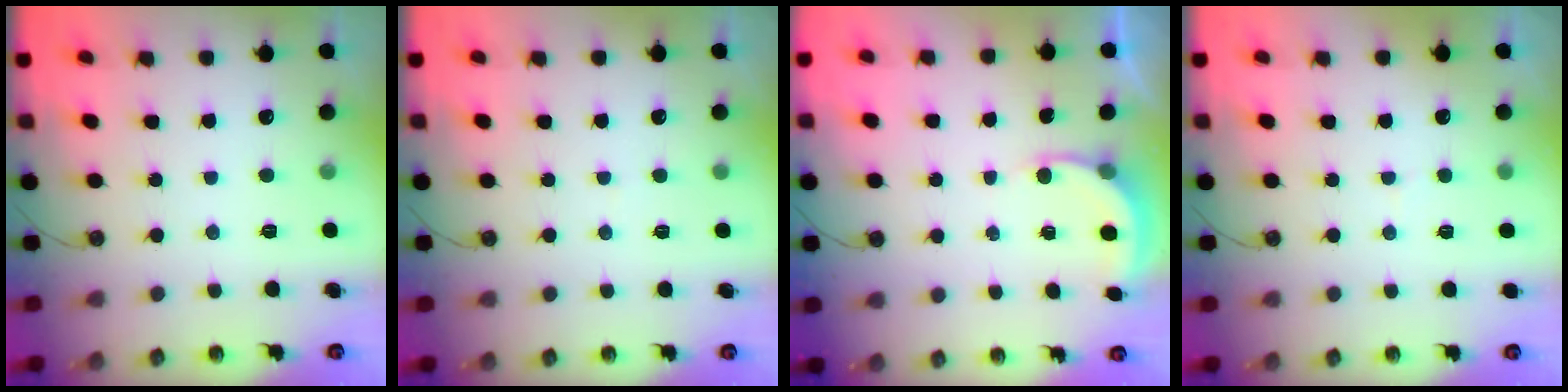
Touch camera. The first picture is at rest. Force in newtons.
{"total": 1.9, "press": 1.9, "slide": 0.2}
{"total": 3.4, "press": 3.4, "slide": 0.3}
{"total": 2.8, "press": 2.6, "slide": 1.0}